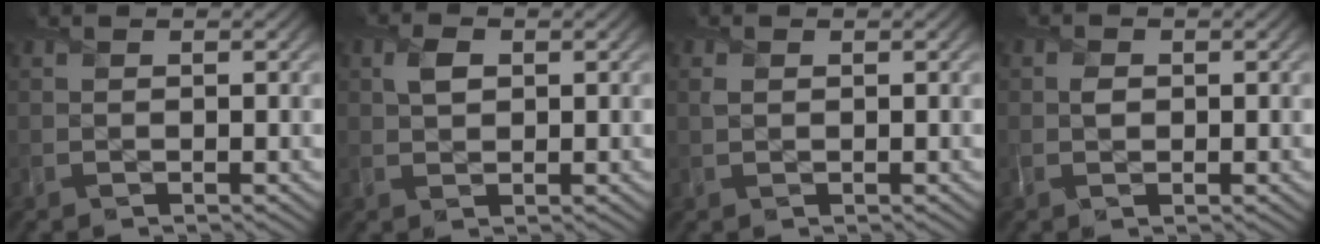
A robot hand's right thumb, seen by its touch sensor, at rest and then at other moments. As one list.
[{"total": 1.9, "force": [0.8, 1.3, 1.2], "torque": [-0.027, 0.002, 0.012]}, {"total": 0.7, "force": [0.4, 0.4, 0.4], "torque": [-0.011, 0.000, 0.006]}, {"total": 0.8, "force": [0.4, 0.7, 0.1], "torque": [0.002, -0.001, 0.005]}]